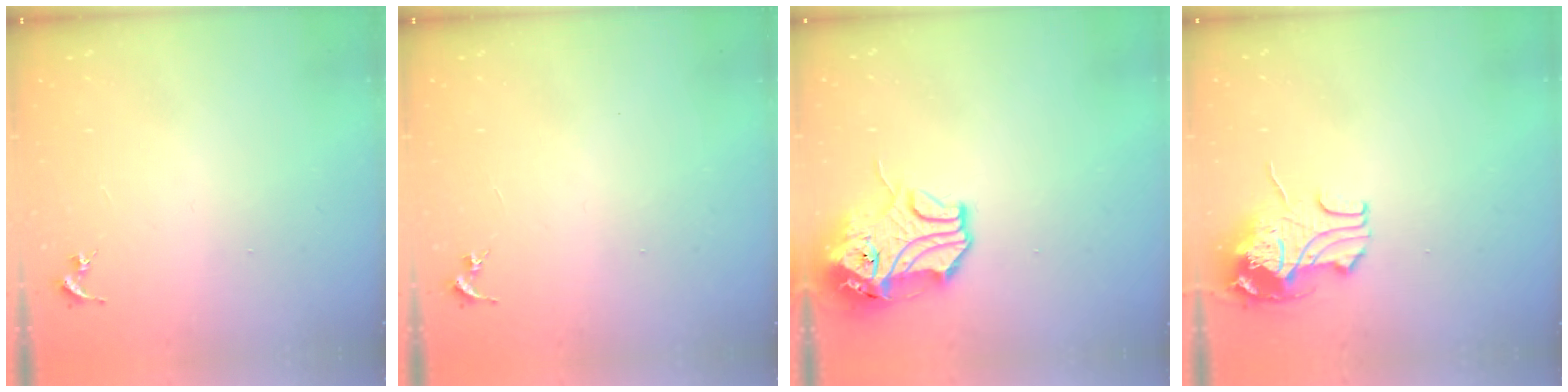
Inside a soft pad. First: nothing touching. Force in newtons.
{"total": 0.0}
{"total": 13.2, "press": 13.0, "slide": 2.0}
{"total": 10.2, "press": 10.1, "slide": 1.3}